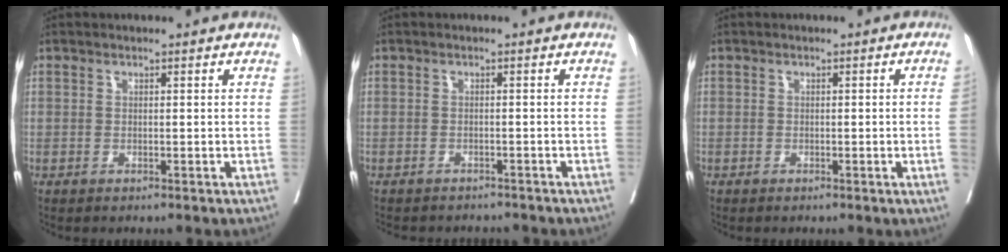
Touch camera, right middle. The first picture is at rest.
{"total": 6.4, "force": [-6.0, 1.8, 1.3], "torque": [-0.014, -0.002, -0.073]}
{"total": 1.4, "force": [-0.2, -0.4, 1.3], "torque": [-0.014, 0.000, -0.002]}